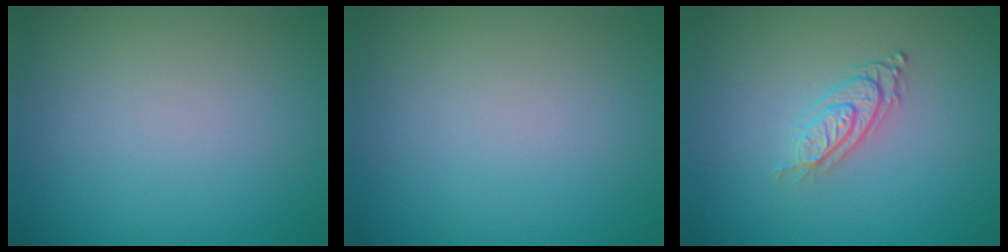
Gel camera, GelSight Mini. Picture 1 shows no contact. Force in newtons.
{"total": 0.0}
{"total": 2.9, "press": 1.9, "slide": 2.1}